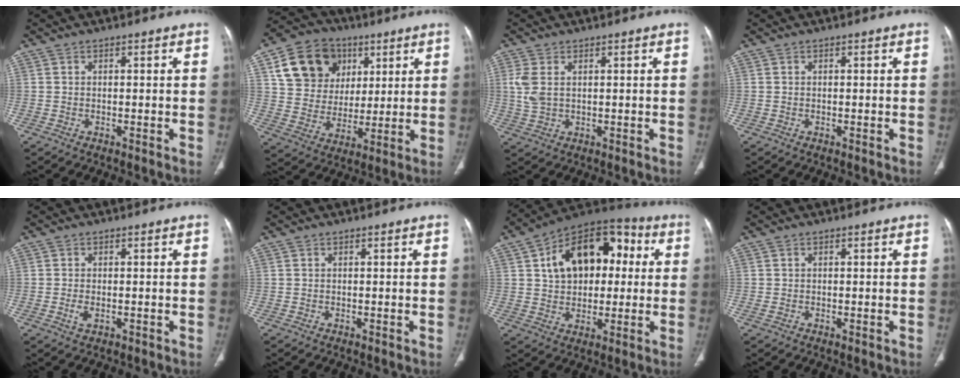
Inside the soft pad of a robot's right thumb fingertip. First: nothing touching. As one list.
[{"total": 16.5, "force": [6.8, 13.3, 6.9], "torque": [-0.091, -0.002, 0.124]}, {"total": 4.5, "force": [1.0, 2.7, 3.5], "torque": [-0.096, 0.004, 0.026]}, {"total": 0.0}, {"total": 2.0, "force": [-0.5, 1.1, 1.6], "torque": [-0.038, -0.002, -0.010]}, {"total": 0.0}, {"total": 19.0, "force": [4.0, 12.4, 13.8], "torque": [-0.173, 0.028, 0.058]}, {"total": 0.6, "force": [-0.1, 0.4, 0.5], "torque": [-0.013, -0.002, 0.000]}]